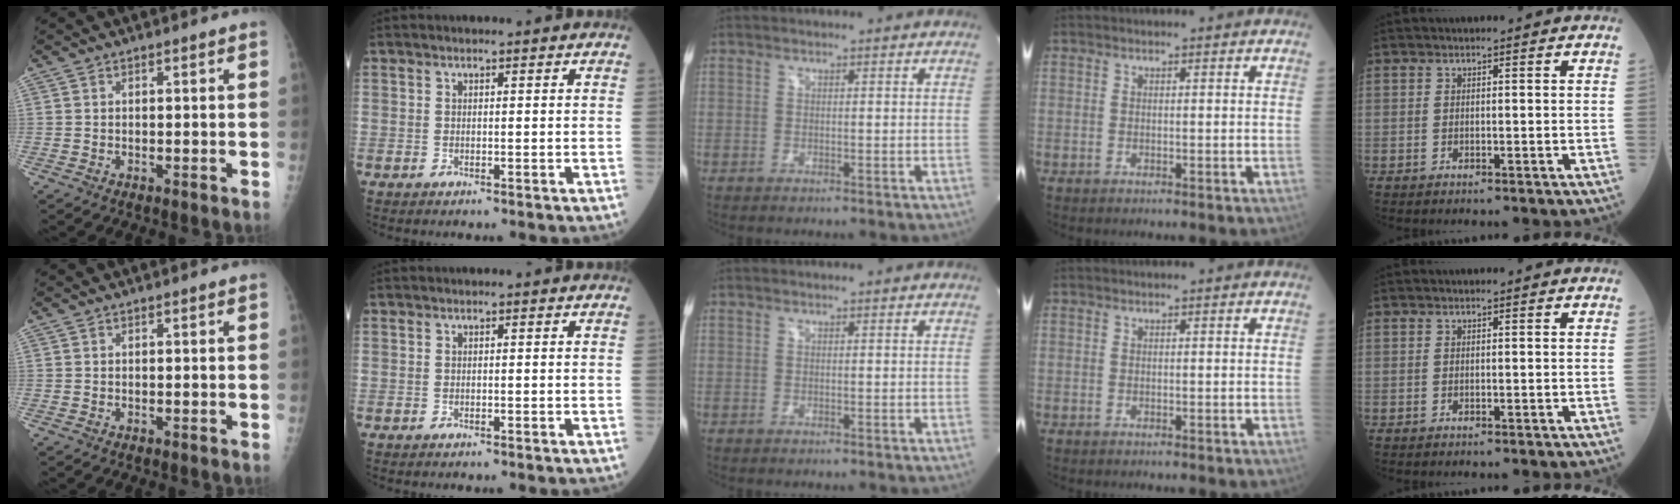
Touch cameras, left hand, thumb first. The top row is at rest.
{}